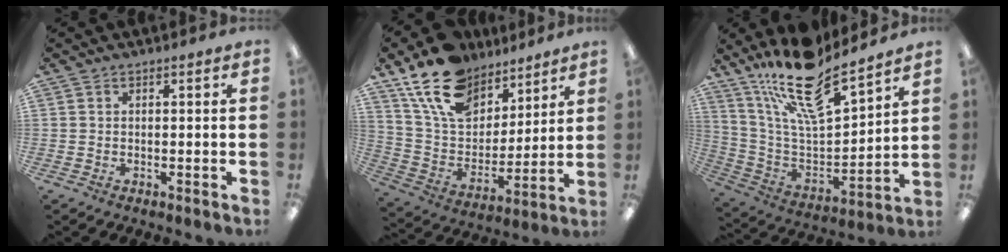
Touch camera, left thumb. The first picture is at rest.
{"total": 18.4, "force": [12.9, 10.7, 7.7], "torque": [-0.155, -0.065, 0.240]}
{"total": 18.8, "force": [15.2, 5.1, 9.9], "torque": [-0.185, -0.108, 0.261]}